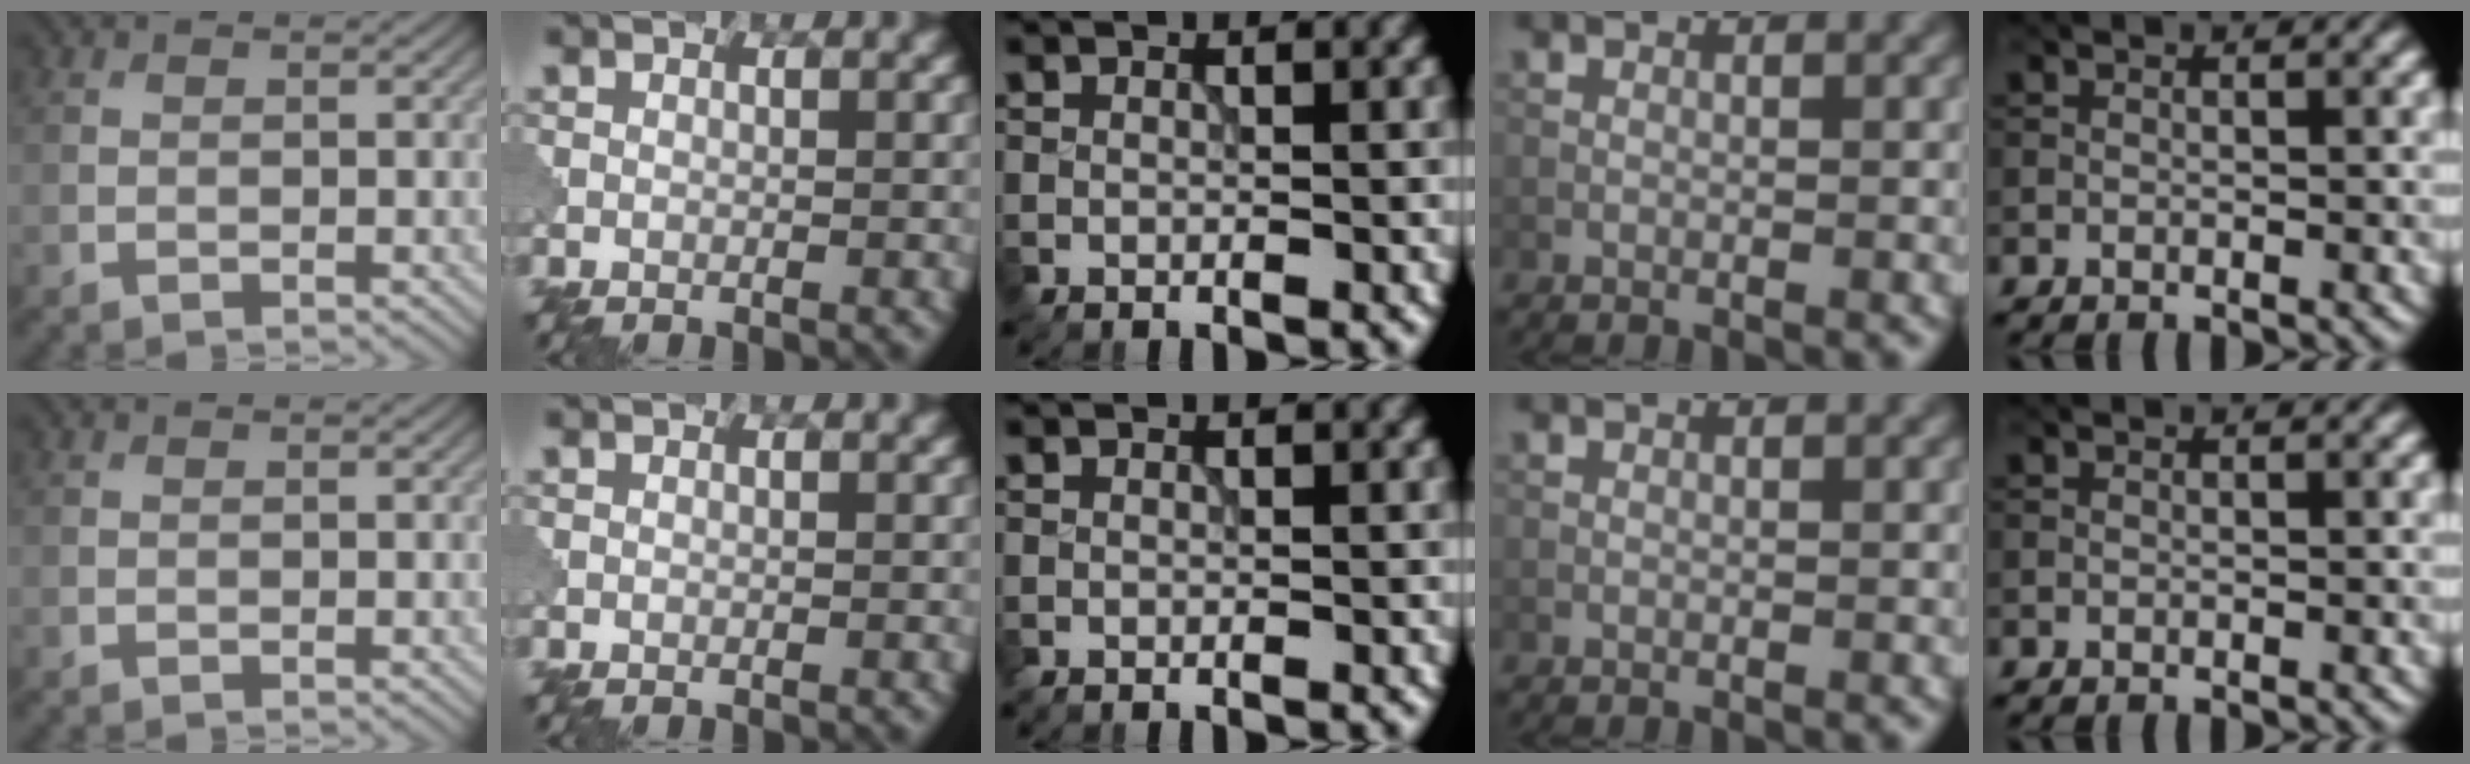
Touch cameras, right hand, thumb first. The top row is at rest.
{}